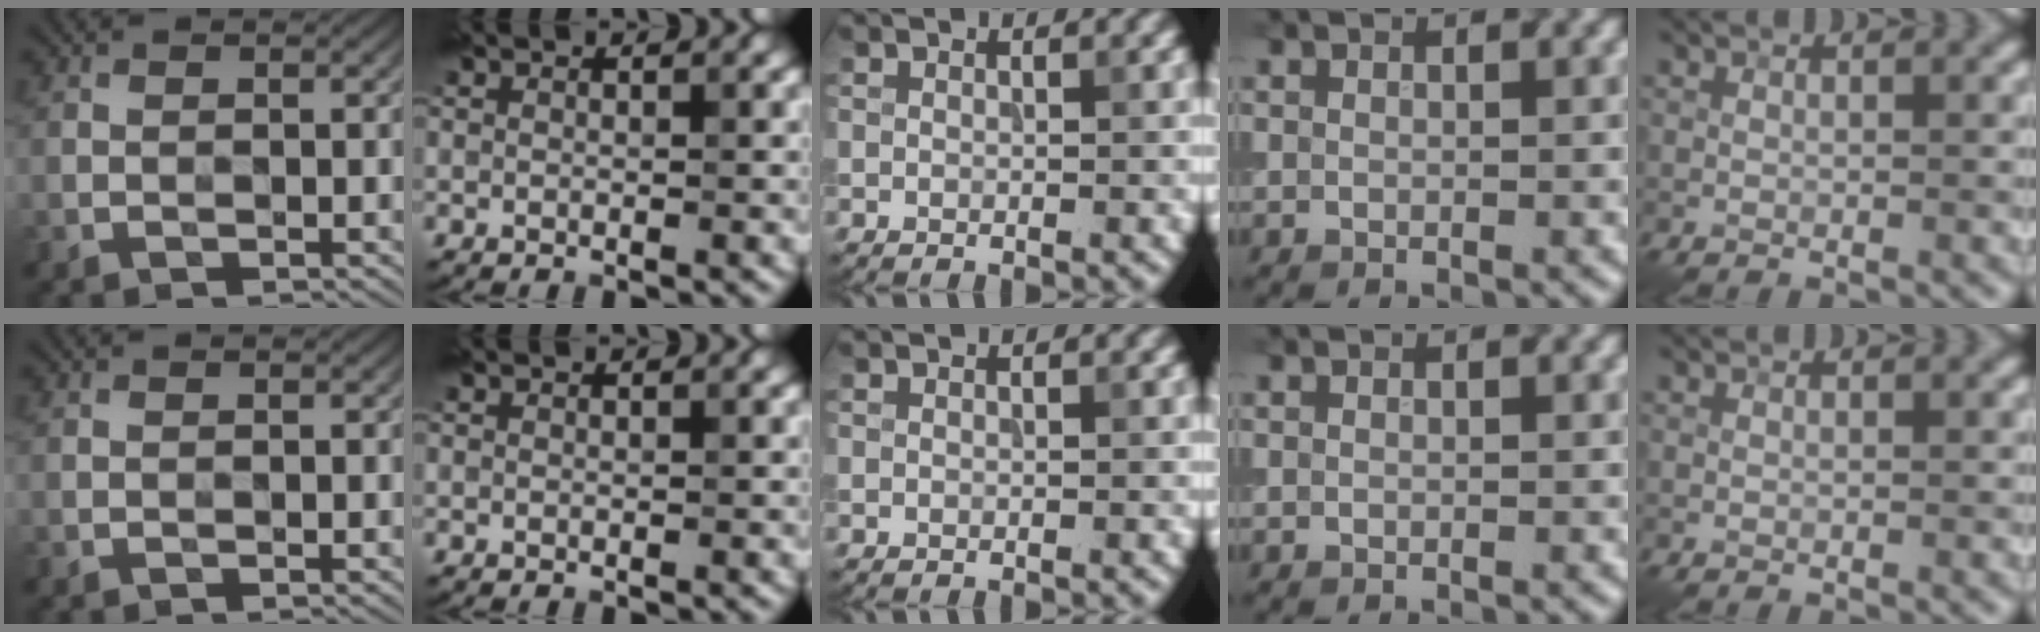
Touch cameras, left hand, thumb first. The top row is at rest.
{}